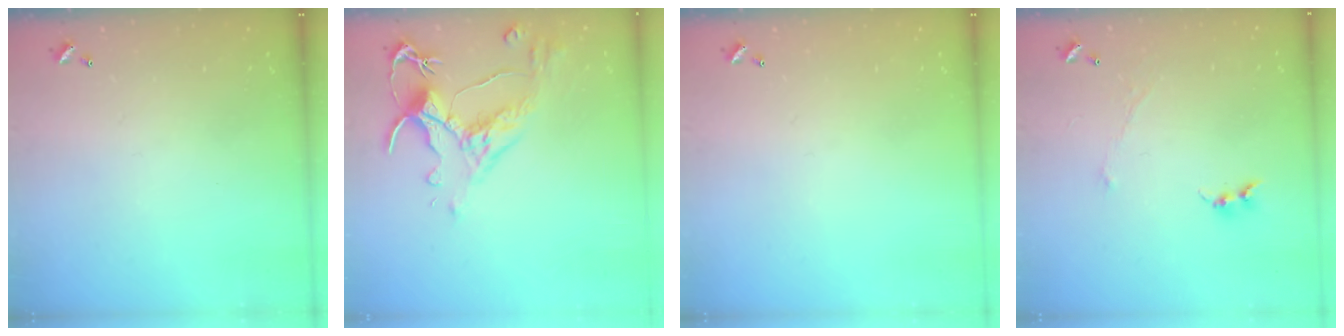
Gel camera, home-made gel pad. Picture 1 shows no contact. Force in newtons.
{"total": 3.1, "press": 2.7, "slide": 1.4}
{"total": 0.0}
{"total": 0.0}